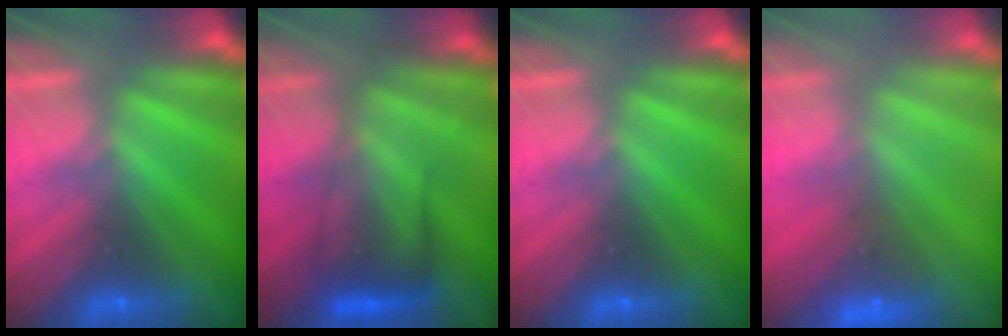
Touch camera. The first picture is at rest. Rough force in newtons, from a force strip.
{"total": 8.0}
{"total": 0.0}
{"total": 8.4}